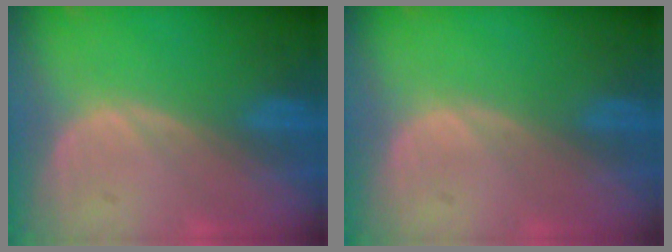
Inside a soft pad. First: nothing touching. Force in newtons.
{"total": 0.0}